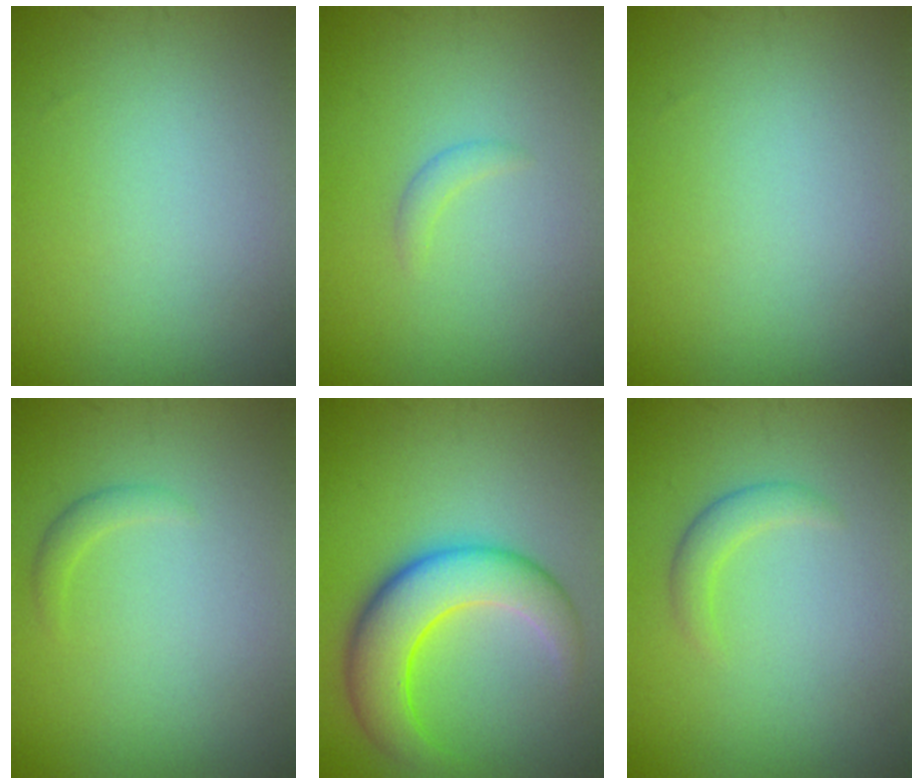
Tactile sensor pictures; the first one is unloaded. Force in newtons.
{"total": 0.9, "press": 0.9, "slide": 0.1}
{"total": 0.0}
{"total": 1.0, "press": 1.0, "slide": 0.0}
{"total": 7.2, "press": 7.2, "slide": 0.1}
{"total": 1.7, "press": 1.7, "slide": 0.2}